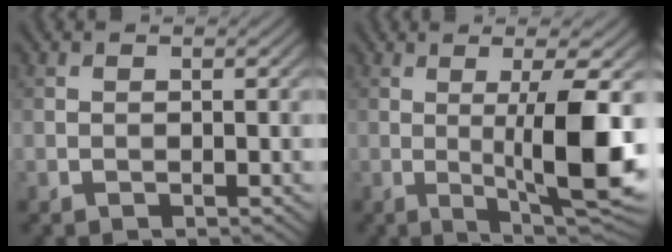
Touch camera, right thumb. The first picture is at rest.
{"total": 11.4, "force": [-0.2, 2.1, 11.2], "torque": [-0.174, 0.004, 0.003]}